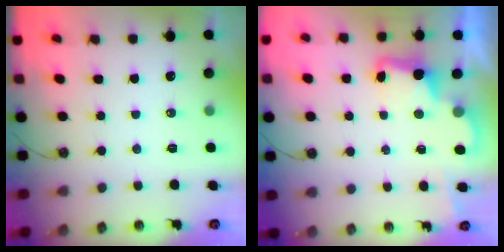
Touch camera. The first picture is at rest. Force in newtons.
{"total": 3.3, "press": 3.3, "slide": 0.6}